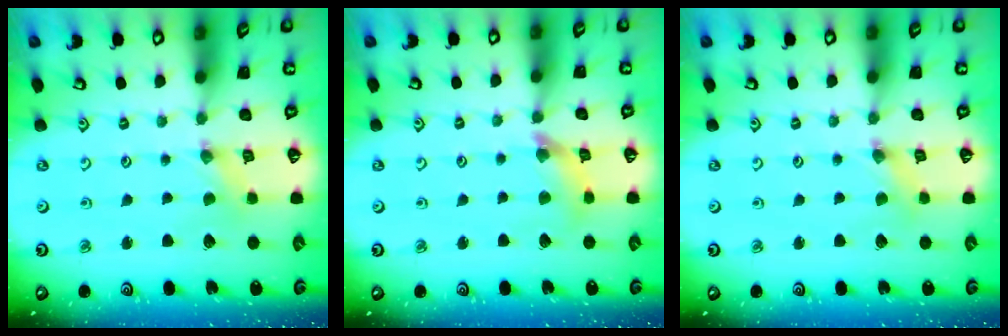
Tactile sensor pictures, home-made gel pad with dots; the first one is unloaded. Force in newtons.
{"total": 7.3, "press": 7.3, "slide": 0.8}
{"total": 2.1, "press": 2.1, "slide": 0.3}